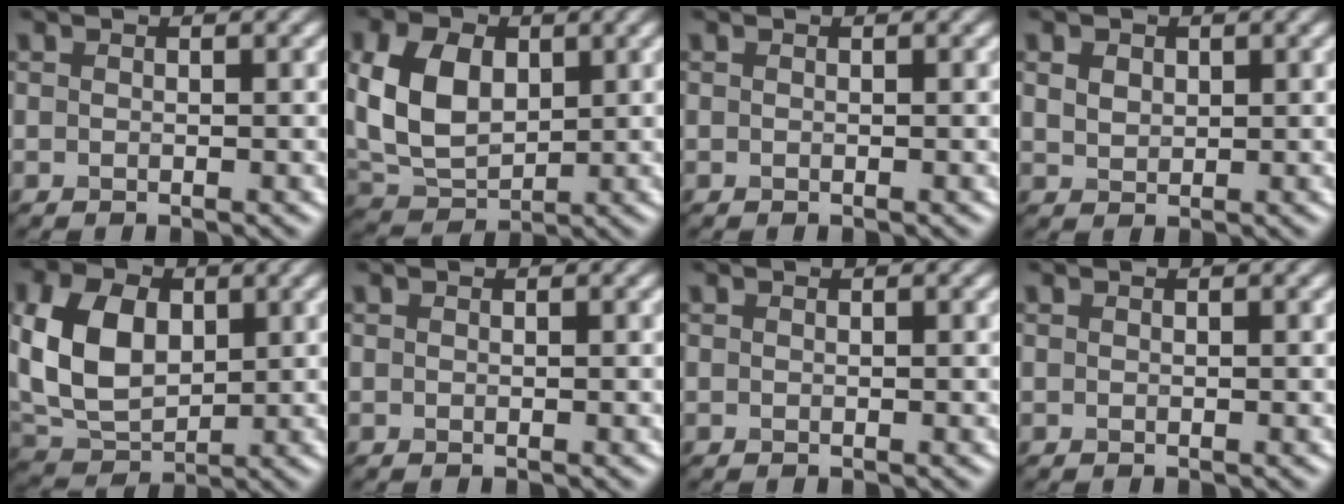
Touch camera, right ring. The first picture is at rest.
{"total": 7.5, "force": [1.4, 5.1, 5.4], "torque": [-0.123, 0.007, 0.023]}
{"total": 0.0}
{"total": 1.6, "force": [0.7, 1.2, 0.8], "torque": [-0.018, 0.000, 0.015]}
{"total": 8.7, "force": [1.4, 6.0, 6.2], "torque": [-0.148, 0.007, 0.021]}
{"total": 0.0}
{"total": 0.0}
{"total": 0.0}